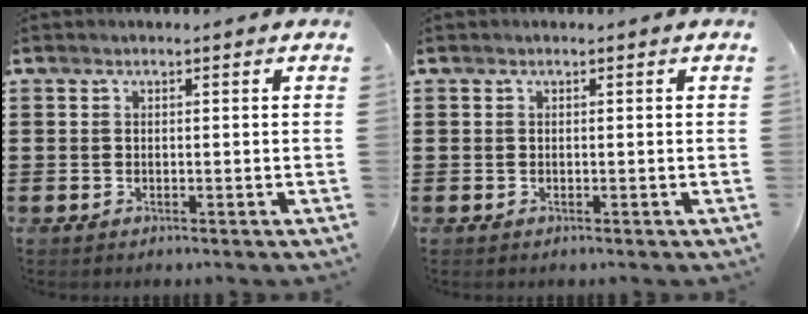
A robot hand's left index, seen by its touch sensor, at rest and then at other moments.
{"total": 0.0}